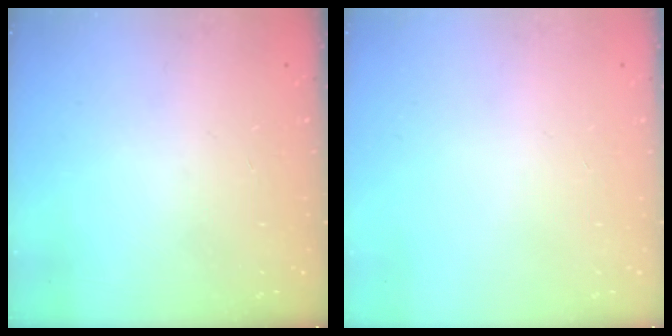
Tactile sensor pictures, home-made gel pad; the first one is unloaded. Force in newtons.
{"total": 0.0}